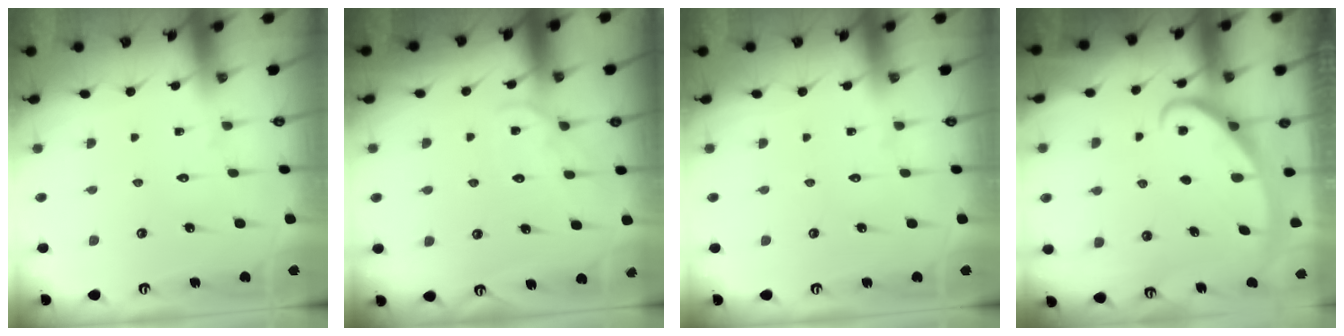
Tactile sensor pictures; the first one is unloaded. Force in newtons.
{"total": 5.1, "press": 5.1, "slide": 0.5}
{"total": 0.0}
{"total": 2.8, "press": 2.8, "slide": 0.4}